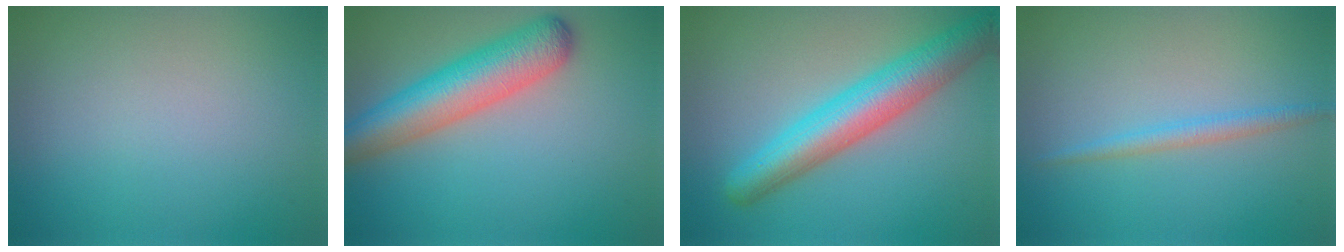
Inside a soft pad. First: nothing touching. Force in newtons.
{"total": 6.7, "press": 6.7, "slide": 0.2}
{"total": 6.6, "press": 6.6, "slide": 0.2}
{"total": 1.6, "press": 1.6, "slide": 0.0}